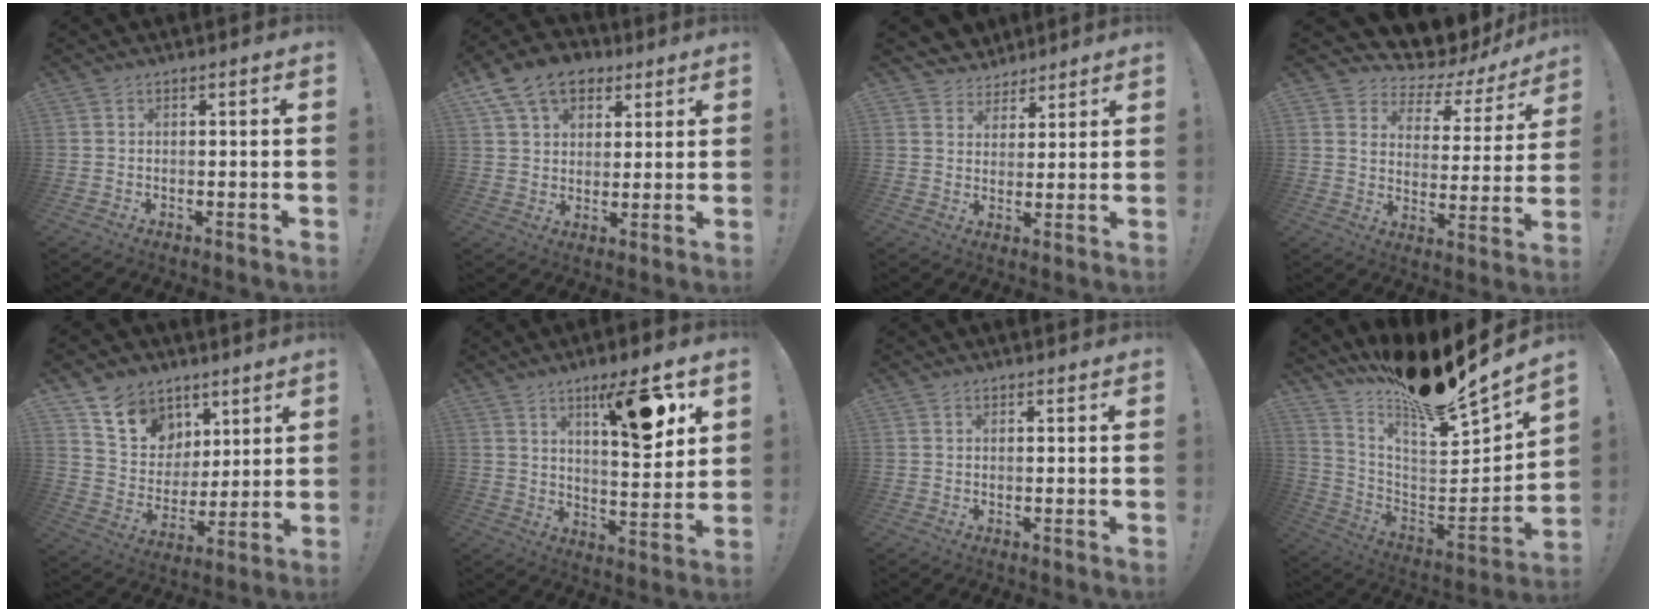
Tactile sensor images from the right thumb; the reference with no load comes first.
{"total": 13.3, "force": [7.0, 9.3, 6.5], "torque": [-0.100, -0.029, 0.136]}
{"total": 5.5, "force": [3.9, 3.8, -0.1], "torque": [-0.003, -0.034, 0.079]}
{"total": 6.8, "force": [5.9, 2.7, 2.3], "torque": [-0.042, -0.067, 0.099]}
{"total": 12.4, "force": [7.9, 9.1, 3.0], "torque": [-0.057, -0.055, 0.158]}
{"total": 14.9, "force": [8.0, 3.6, 12.1], "torque": [-0.162, -0.045, 0.119]}
{"total": 0.6, "force": [0.5, 0.1, 0.1], "torque": [0.006, -0.005, 0.009]}
{"total": 15.9, "force": [13.9, 1.2, 7.6], "torque": [-0.112, -0.136, 0.221]}